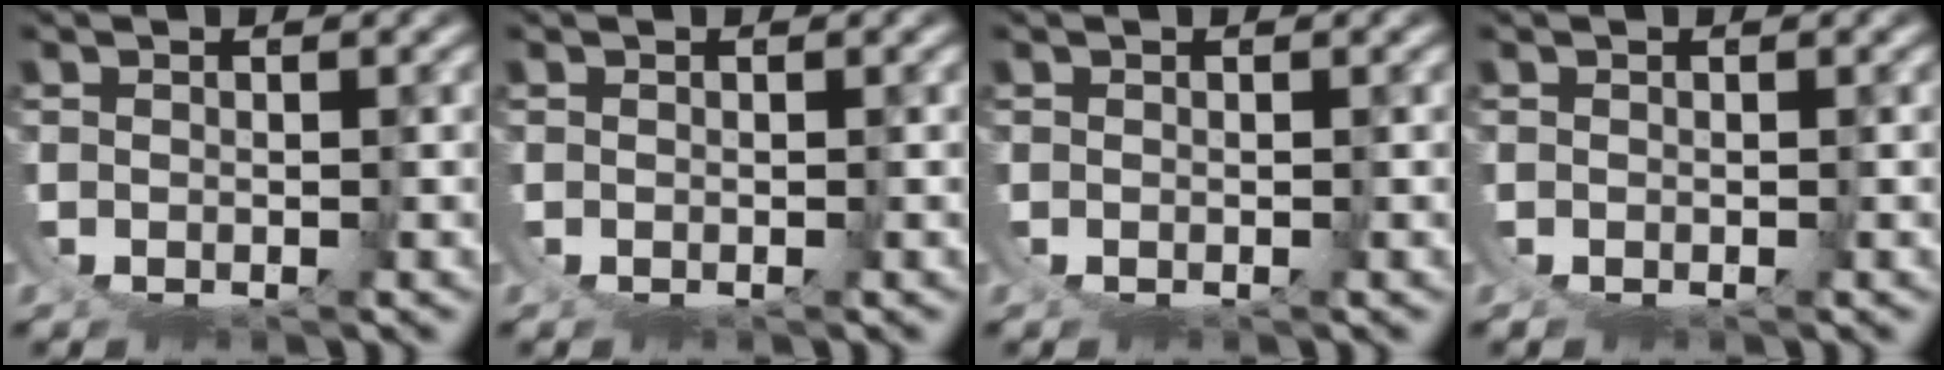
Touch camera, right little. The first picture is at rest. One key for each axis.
{"total": 0.0}
{"total": 0.0}
{"total": 0.0}